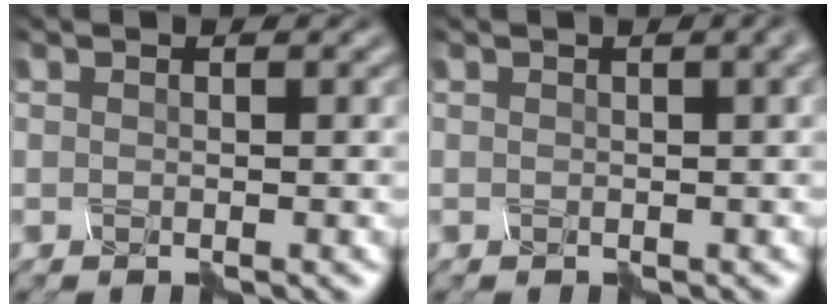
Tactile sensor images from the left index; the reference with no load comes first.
{"total": 6.2, "force": [2.9, 3.0, 4.6], "torque": [-0.006, 0.035, 0.022]}